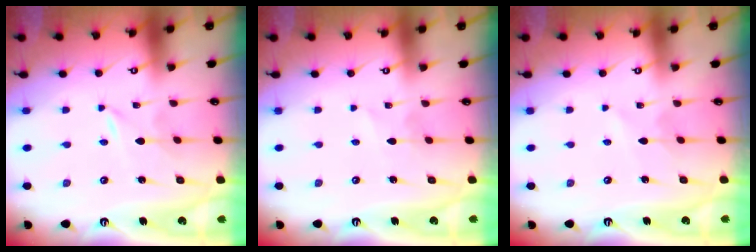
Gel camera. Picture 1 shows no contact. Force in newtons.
{"total": 1.5, "press": 1.5, "slide": 0.1}
{"total": 2.7, "press": 2.7, "slide": 0.3}